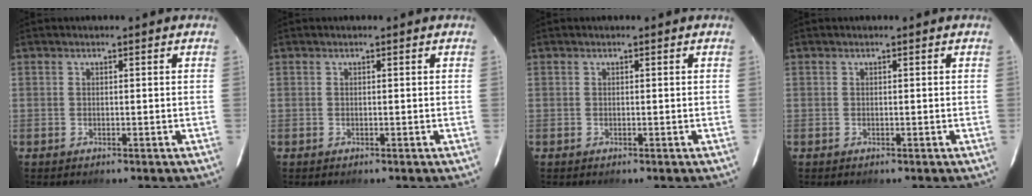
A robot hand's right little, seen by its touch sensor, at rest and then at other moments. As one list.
[{"total": 0.0}, {"total": 0.0}, {"total": 0.0}]